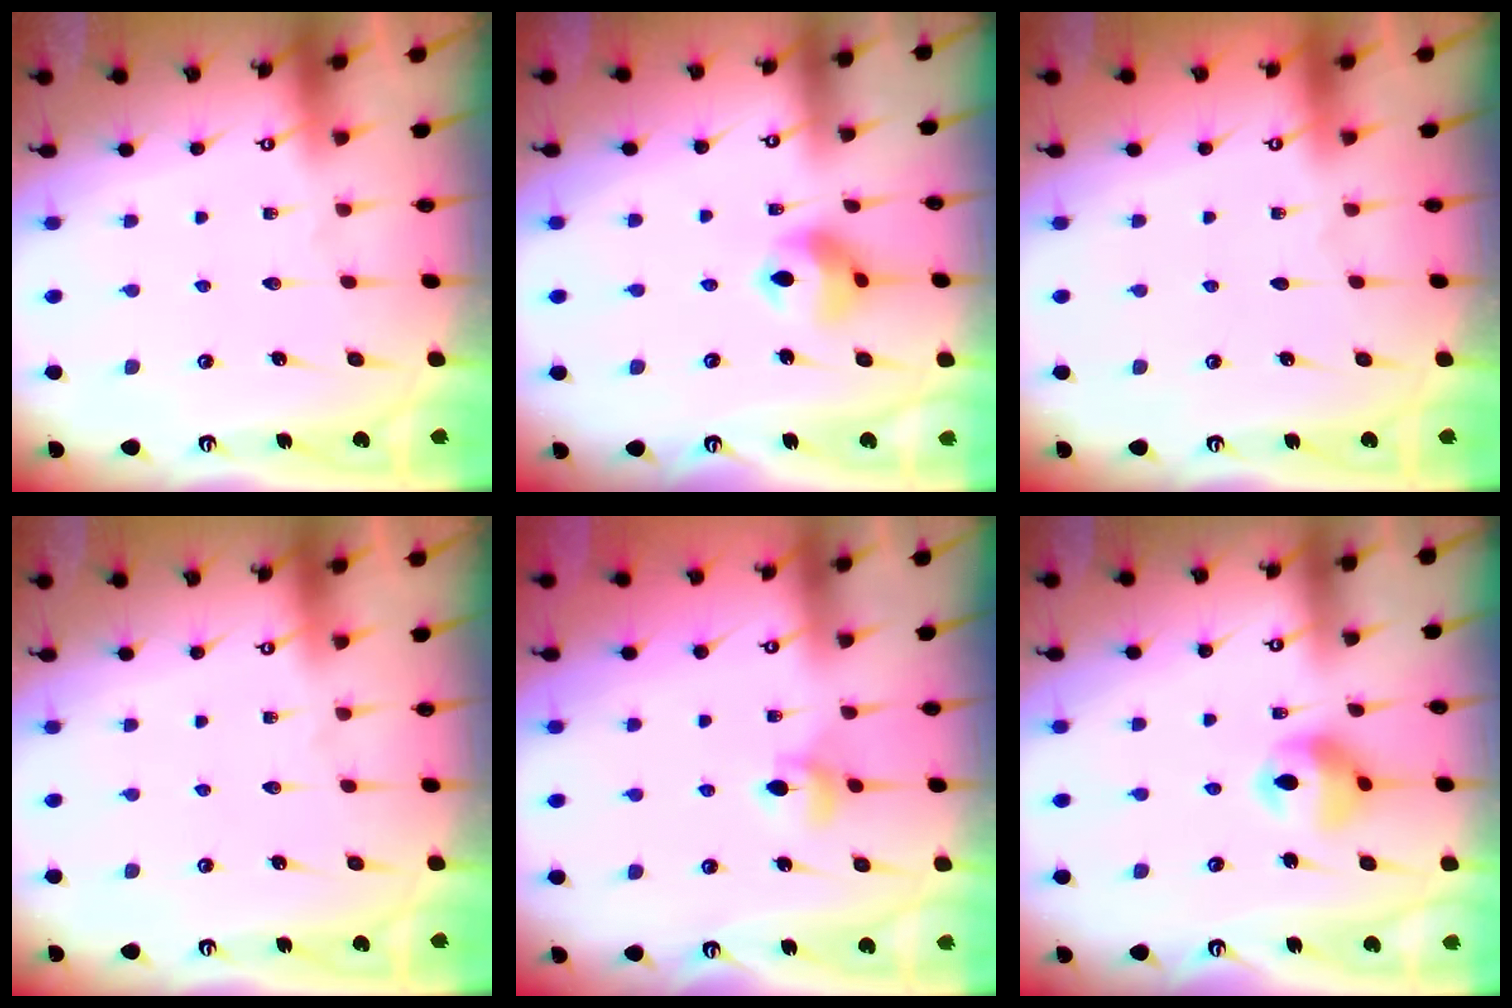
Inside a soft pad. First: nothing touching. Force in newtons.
{"total": 9.7, "press": 9.7, "slide": 1.3}
{"total": 0.0}
{"total": 0.0}
{"total": 4.9, "press": 4.9, "slide": 0.5}
{"total": 11.2, "press": 10.6, "slide": 3.6}